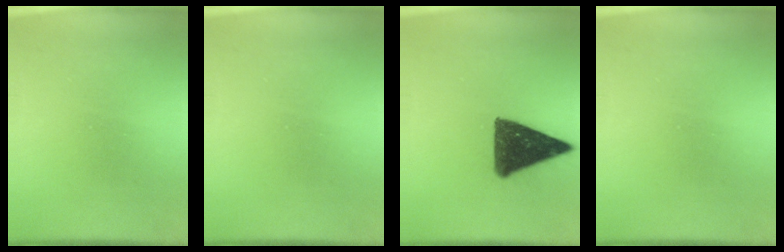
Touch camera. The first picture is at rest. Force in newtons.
{"total": 0.0}
{"total": 11.5}
{"total": 0.0}